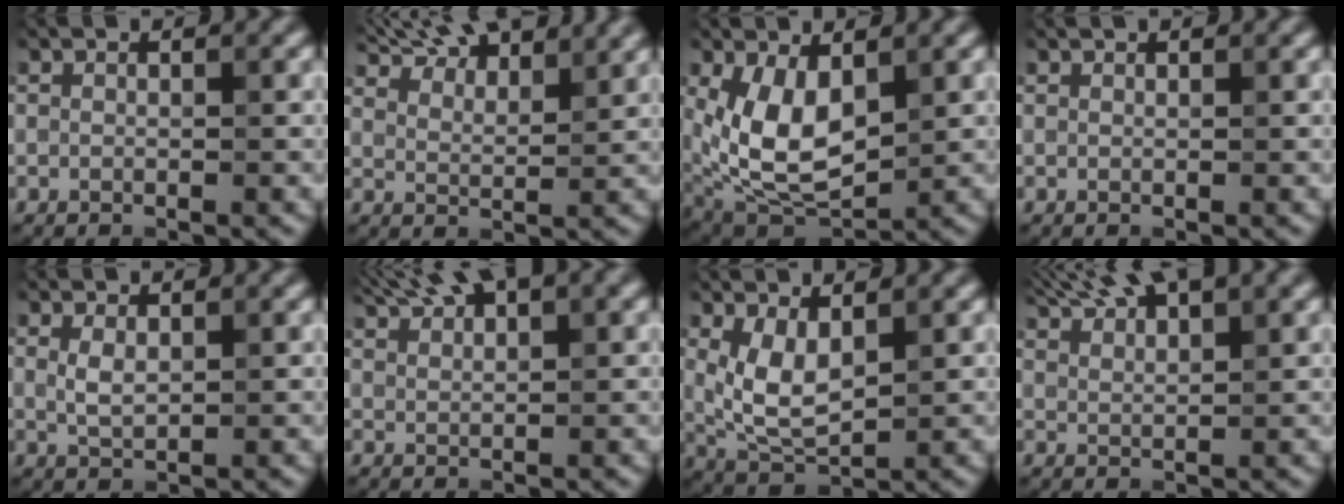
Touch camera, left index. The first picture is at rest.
{"total": 10.4, "force": [8.7, 3.0, 4.9], "torque": [-0.076, 0.015, 0.117]}
{"total": 7.5, "force": [1.2, 4.1, 6.1], "torque": [-0.134, -0.009, 0.025]}
{"total": 0.5, "force": [0.5, 0.0, 0.0], "torque": [0.002, -0.001, 0.011]}
{"total": 1.7, "force": [0.6, 0.9, 1.3], "torque": [-0.031, -0.002, 0.016]}
{"total": 5.8, "force": [4.6, 1.1, 3.4], "torque": [-0.056, 0.016, 0.078]}
{"total": 4.4, "force": [1.3, 2.2, 3.5], "torque": [-0.083, -0.006, 0.031]}
{"total": 7.8, "force": [6.4, 1.5, 4.2], "torque": [-0.069, 0.019, 0.094]}